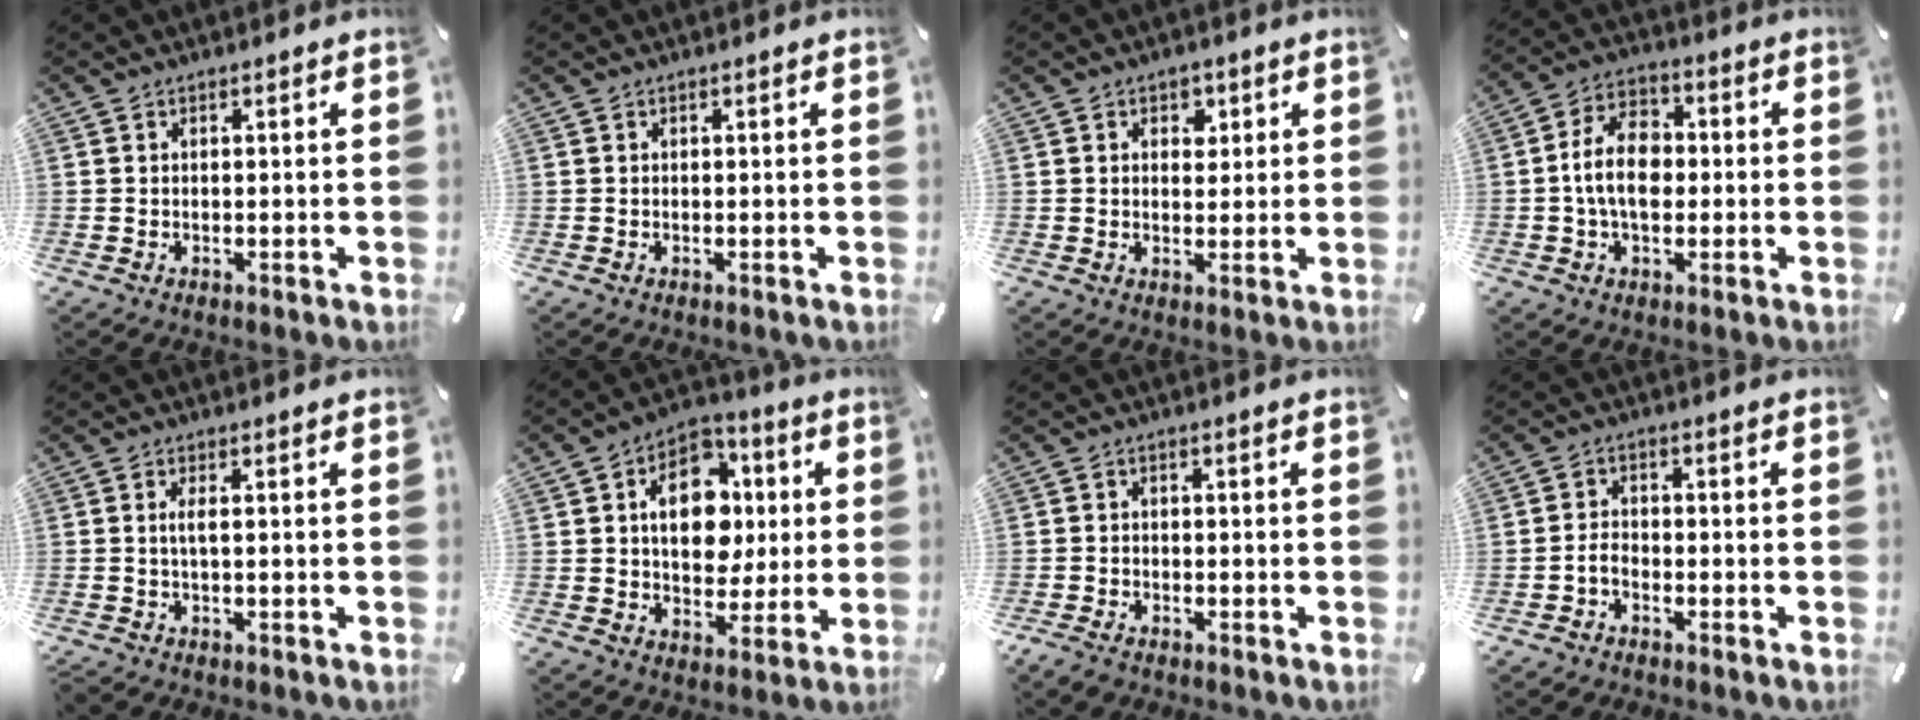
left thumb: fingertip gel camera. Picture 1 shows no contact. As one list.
[{"total": 0.0}, {"total": 3.4, "force": [1.3, 2.7, 1.5], "torque": [-0.004, -0.006, 0.014]}, {"total": 10.7, "force": [-0.8, 7.1, 7.9], "torque": [-0.150, 0.009, -0.017]}, {"total": 2.4, "force": [-0.3, 0.4, 2.3], "torque": [-0.051, -0.003, -0.009]}, {"total": 14.5, "force": [1.8, 10.9, 9.3], "torque": [-0.138, 0.006, 0.034]}, {"total": 2.3, "force": [-1.8, 1.2, 0.8], "torque": [-0.029, 0.005, -0.041]}, {"total": 3.0, "force": [-1.7, 1.8, 1.7], "torque": [-0.039, 0.008, -0.033]}]